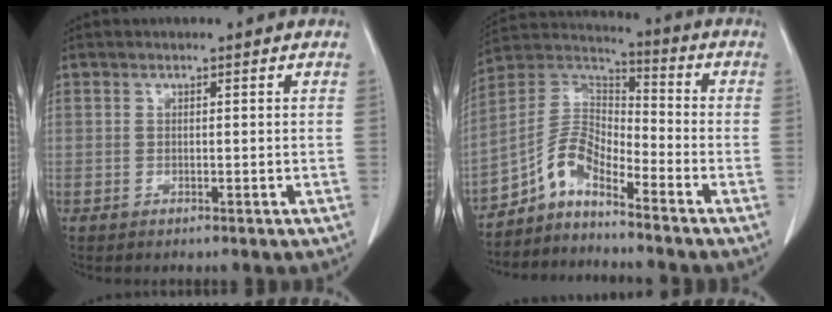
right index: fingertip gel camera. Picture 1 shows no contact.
{"total": 7.8, "force": [-5.9, 2.3, 4.6], "torque": [-0.106, 0.023, -0.117]}